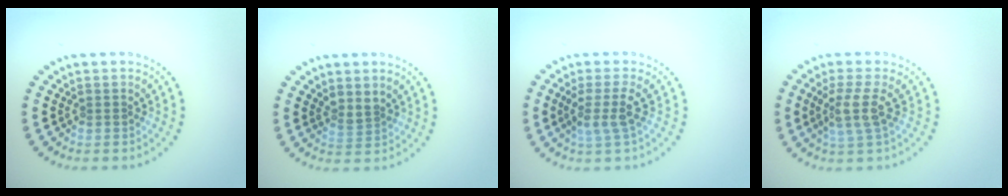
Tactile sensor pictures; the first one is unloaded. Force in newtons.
{"total": 1.6, "press": 1.2, "slide": 1.0}
{"total": 2.7, "press": 2.1, "slide": 1.7}
{"total": 3.0, "press": 2.4, "slide": 1.8}